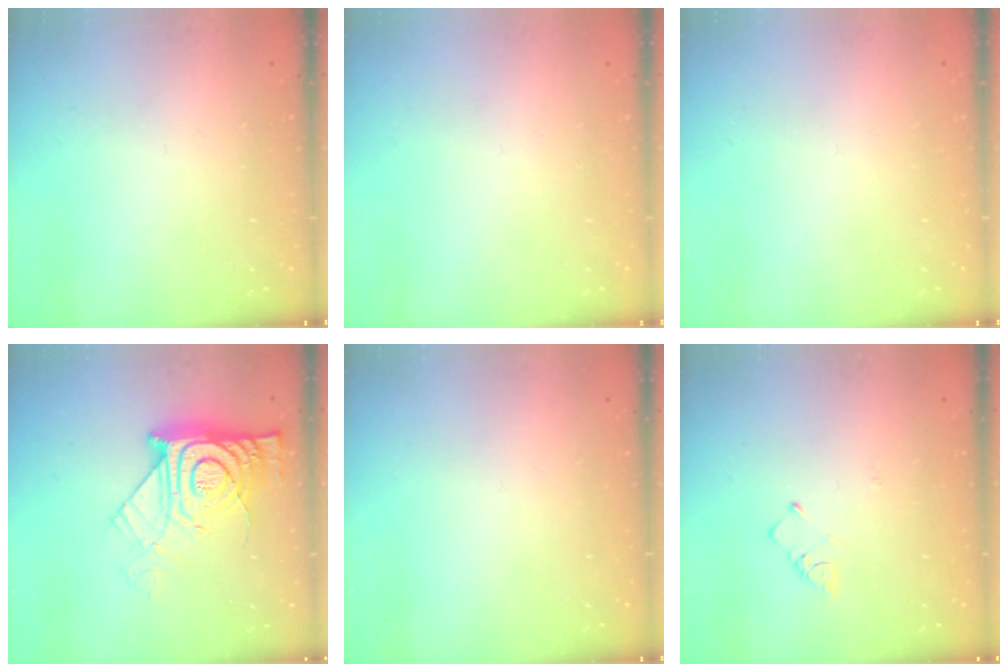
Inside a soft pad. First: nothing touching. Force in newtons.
{"total": 1.6, "press": 1.6, "slide": 0.1}
{"total": 1.7, "press": 1.7, "slide": 0.1}
{"total": 15.8, "press": 15.8, "slide": 1.2}
{"total": 0.0}
{"total": 2.6, "press": 2.6, "slide": 0.5}